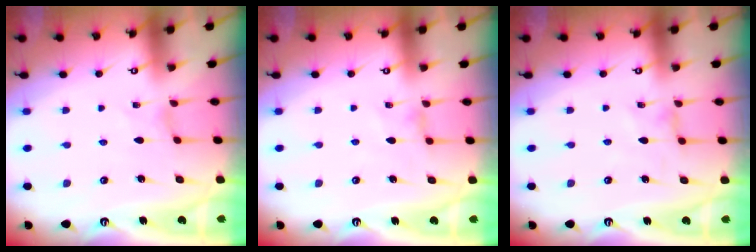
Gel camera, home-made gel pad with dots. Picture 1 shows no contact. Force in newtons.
{"total": 0.6, "press": 0.6, "slide": 0.2}
{"total": 0.0}